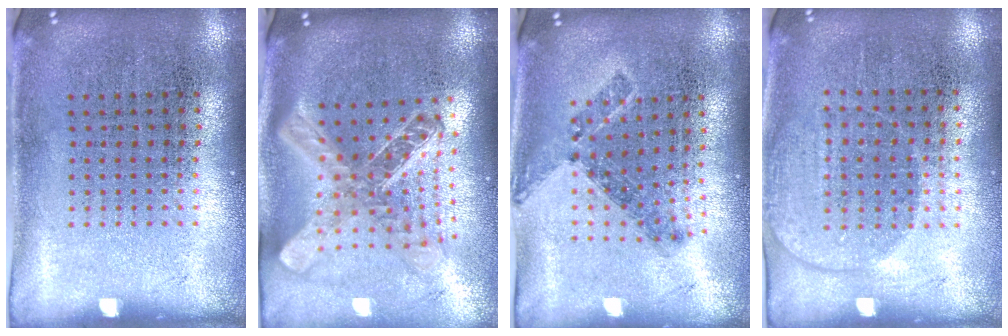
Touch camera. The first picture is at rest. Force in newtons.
{"total": 2.6, "press": 1.9, "slide": 1.8}
{"total": 0.9, "press": 0.8, "slide": 0.4}
{"total": 1.4, "press": 1.2, "slide": 0.7}